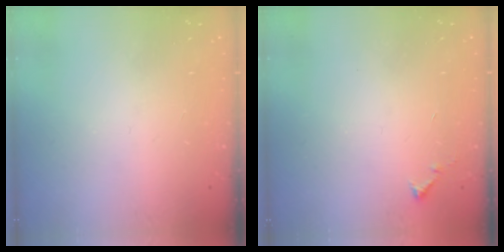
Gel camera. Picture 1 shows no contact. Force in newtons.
{"total": 5.8, "press": 5.8, "slide": 0.4}